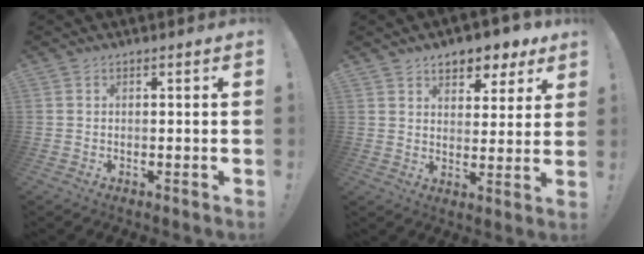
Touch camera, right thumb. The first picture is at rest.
{"total": 7.5, "force": [5.5, 4.3, 2.8], "torque": [-0.029, -0.042, 0.100]}